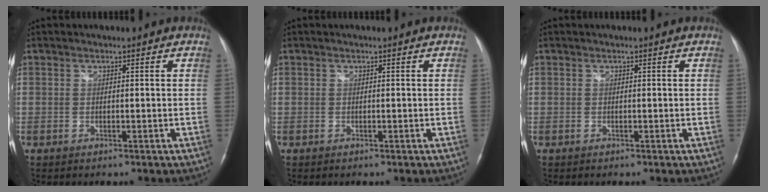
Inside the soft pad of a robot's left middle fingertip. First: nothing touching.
{"total": 0.0}
{"total": 0.0}